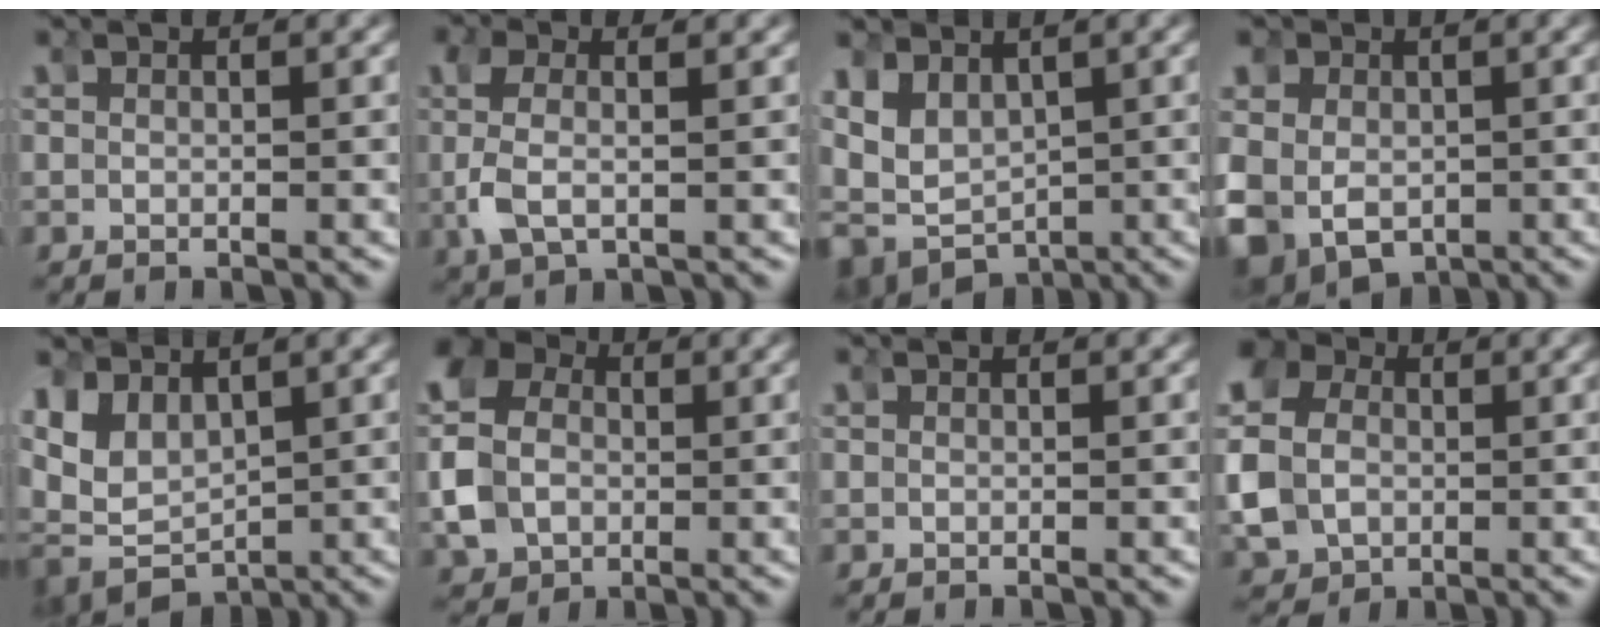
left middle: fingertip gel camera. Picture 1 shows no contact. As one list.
[{"total": 3.8, "force": [-0.1, 2.2, 3.0], "torque": [-0.094, -0.018, 0.007]}, {"total": 9.2, "force": [-0.7, 7.9, 4.7], "torque": [-0.129, -0.035, -0.007]}, {"total": 10.8, "force": [-3.1, 8.8, 5.6], "torque": [-0.159, -0.056, -0.028]}, {"total": 10.2, "force": [-0.5, 8.9, 5.1], "torque": [-0.140, -0.042, 0.002]}, {"total": 9.0, "force": [1.4, 7.6, 4.5], "torque": [-0.098, 0.005, 0.008]}, {"total": 0.0}, {"total": 9.6, "force": [1.3, 8.4, 4.6], "torque": [-0.107, -0.003, 0.010]}]